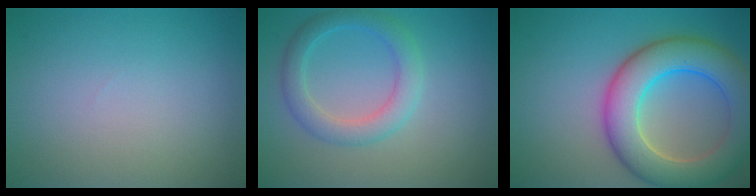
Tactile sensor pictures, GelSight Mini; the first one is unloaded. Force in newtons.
{"total": 3.4, "press": 3.4, "slide": 0.2}
{"total": 9.0, "press": 9.0, "slide": 0.6}